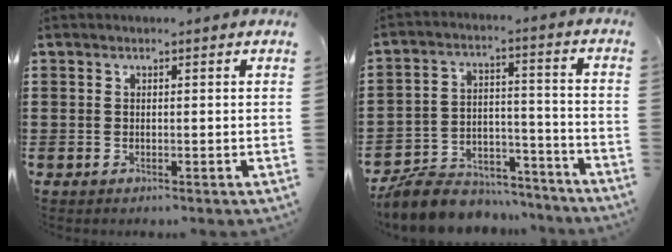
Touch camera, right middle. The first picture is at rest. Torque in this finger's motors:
{"motor_torque": [0.52, -0.19, 0.21, 0.12]}